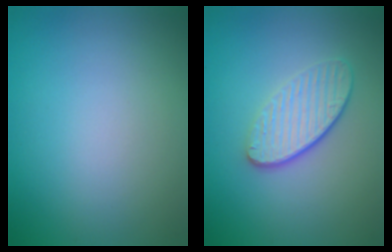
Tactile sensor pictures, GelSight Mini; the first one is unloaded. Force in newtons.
{"total": 3.7, "press": 2.9, "slide": 2.3}